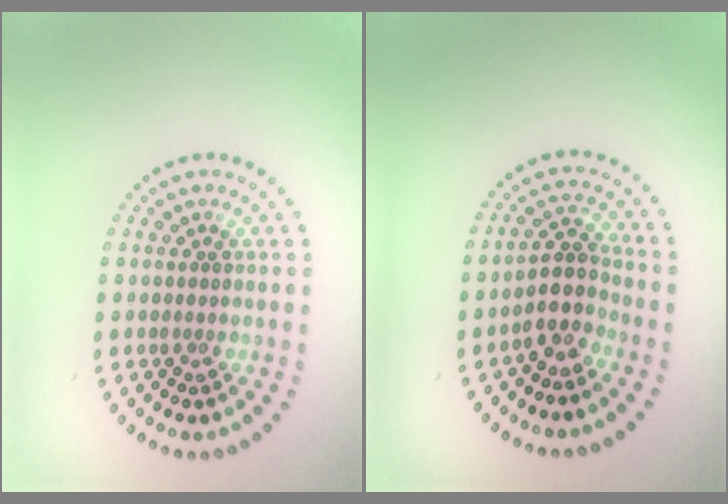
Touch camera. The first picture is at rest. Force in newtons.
{"total": 3.0, "press": 2.4, "slide": 1.7}